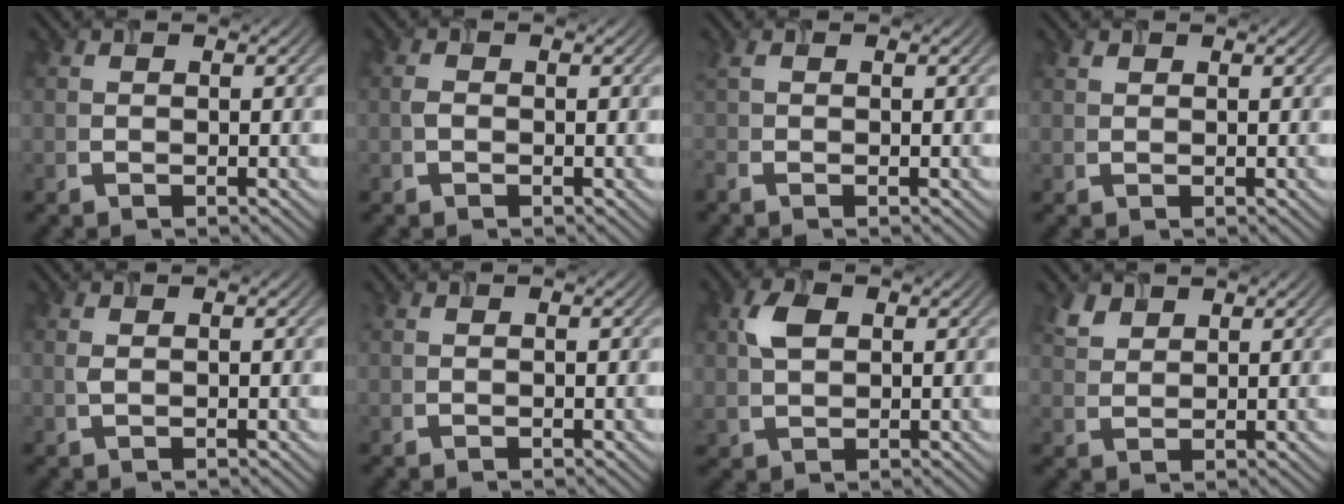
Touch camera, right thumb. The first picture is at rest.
{"total": 0.7, "force": [-0.2, 0.5, 0.5], "torque": [-0.011, 0.002, -0.007]}
{"total": 2.1, "force": [-0.5, 0.8, 1.9], "torque": [-0.065, -0.004, -0.021]}
{"total": 0.5, "force": [0.4, 0.2, 0.2], "torque": [-0.005, 0.001, 0.010]}
{"total": 0.6, "force": [0.2, 0.2, 0.5], "torque": [-0.014, 0.003, 0.005]}
{"total": 0.0}
{"total": 3.8, "force": [1.2, 2.4, 2.7], "torque": [-0.062, 0.006, 0.023]}
{"total": 2.8, "force": [2.1, 1.4, 1.1], "torque": [-0.031, 0.003, 0.051]}